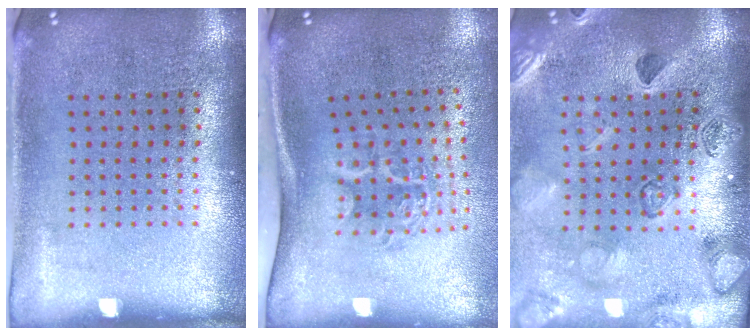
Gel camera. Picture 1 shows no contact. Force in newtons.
{"total": 2.0, "press": 1.3, "slide": 1.5}
{"total": 2.3, "press": 2.3, "slide": 0.2}